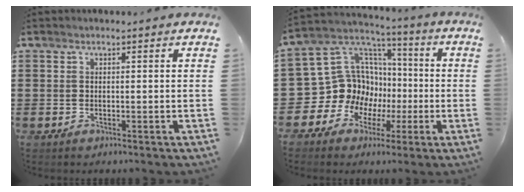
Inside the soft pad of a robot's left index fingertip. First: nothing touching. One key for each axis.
{"total": 14.1, "fx": -1.2, "fy": 13.2, "fz": 4.9, "tx": -0.138, "ty": -0.022, "tz": -0.001}